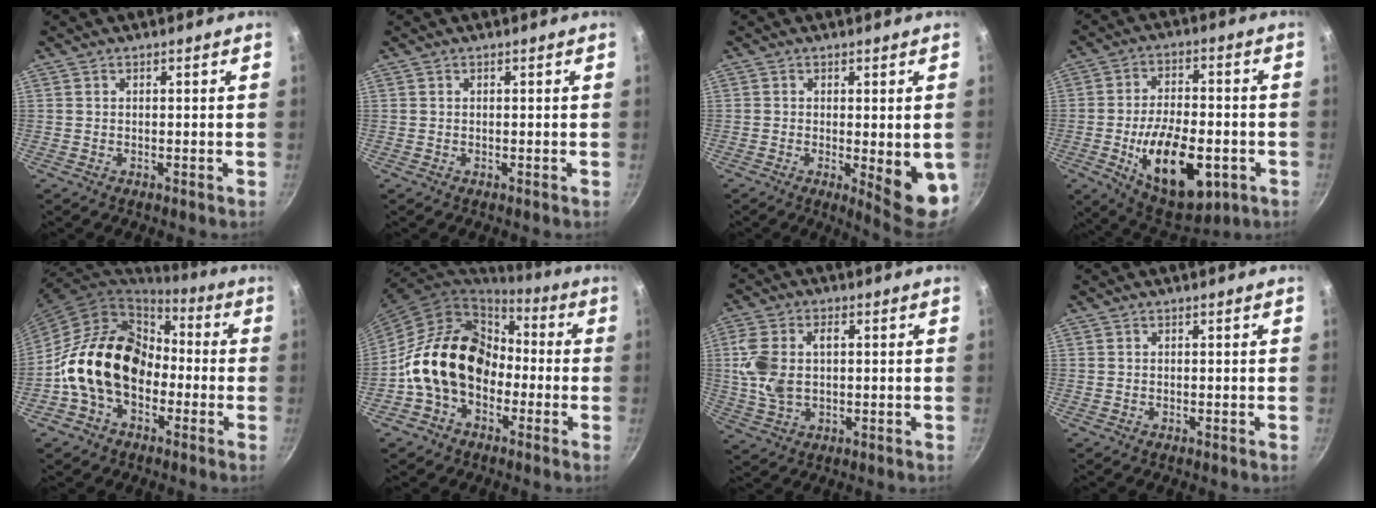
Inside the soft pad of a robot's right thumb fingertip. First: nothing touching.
{"total": 0.0}
{"total": 9.6, "force": [-1.5, 2.6, 9.1], "torque": [-0.102, -0.011, -0.011]}
{"total": 18.7, "force": [-5.3, 9.5, 15.3], "torque": [-0.224, 0.013, -0.072]}
{"total": 18.0, "force": [-3.0, 13.1, 11.9], "torque": [-0.172, 0.051, -0.064]}
{"total": 17.6, "force": [-2.7, 13.3, 11.2], "torque": [-0.161, 0.054, -0.055]}
{"total": 9.5, "force": [1.1, 5.9, 7.3], "torque": [-0.148, 0.009, 0.019]}
{"total": 0.0}